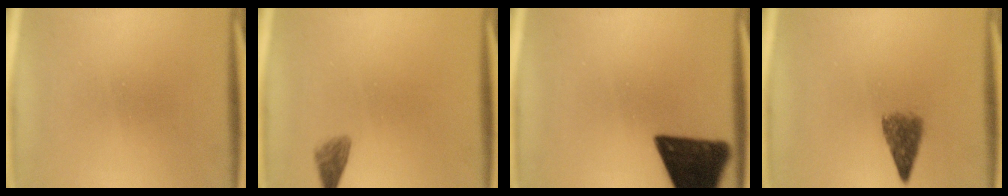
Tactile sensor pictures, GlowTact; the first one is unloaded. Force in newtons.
{"total": 1.9}
{"total": 13.4}
{"total": 4.1}